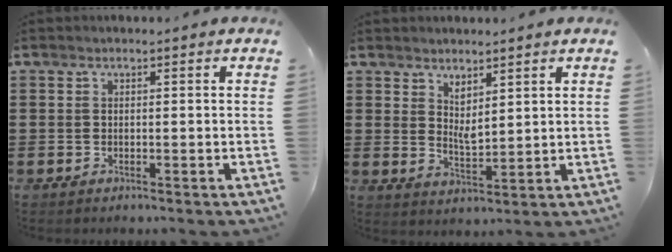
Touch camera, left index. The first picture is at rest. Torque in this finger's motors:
{"motor_torque": [0.17, -0.11, 0.05, 0.06]}